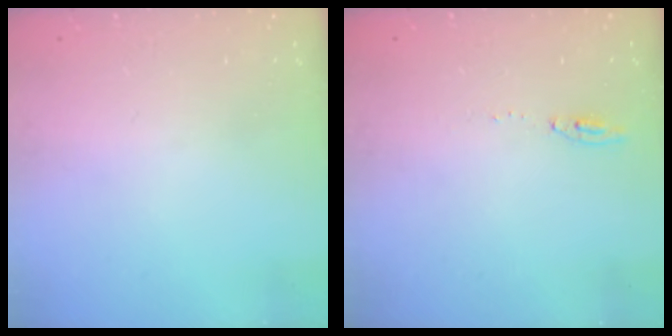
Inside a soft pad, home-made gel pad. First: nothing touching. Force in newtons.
{"total": 5.2, "press": 5.2, "slide": 0.5}